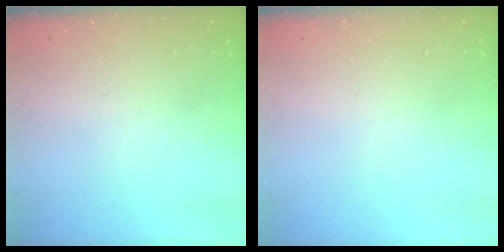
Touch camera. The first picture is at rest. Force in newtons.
{"total": 0.0}